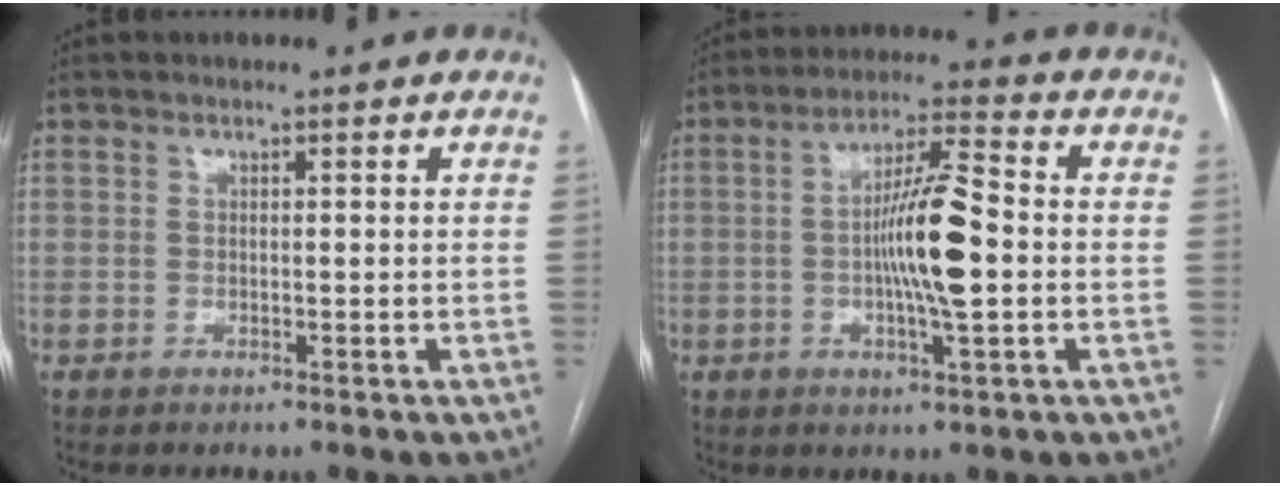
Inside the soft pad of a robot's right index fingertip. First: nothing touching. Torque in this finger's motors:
{"motor_torque": [0.49, -0.07, 0.39, 0.16]}